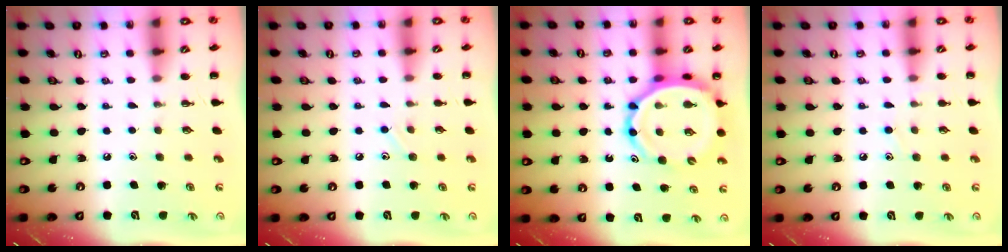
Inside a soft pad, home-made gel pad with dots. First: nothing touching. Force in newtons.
{"total": 5.9, "press": 5.6, "slide": 2.0}
{"total": 11.9, "press": 11.4, "slide": 3.4}
{"total": 7.2, "press": 6.8, "slide": 2.4}